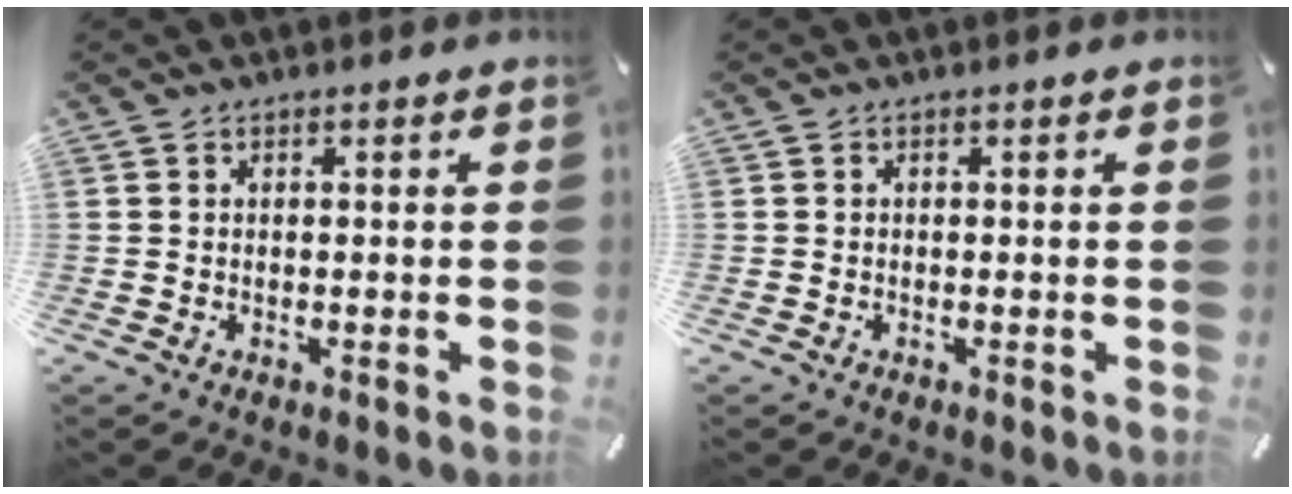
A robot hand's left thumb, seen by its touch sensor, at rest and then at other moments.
{"total": 0.0}